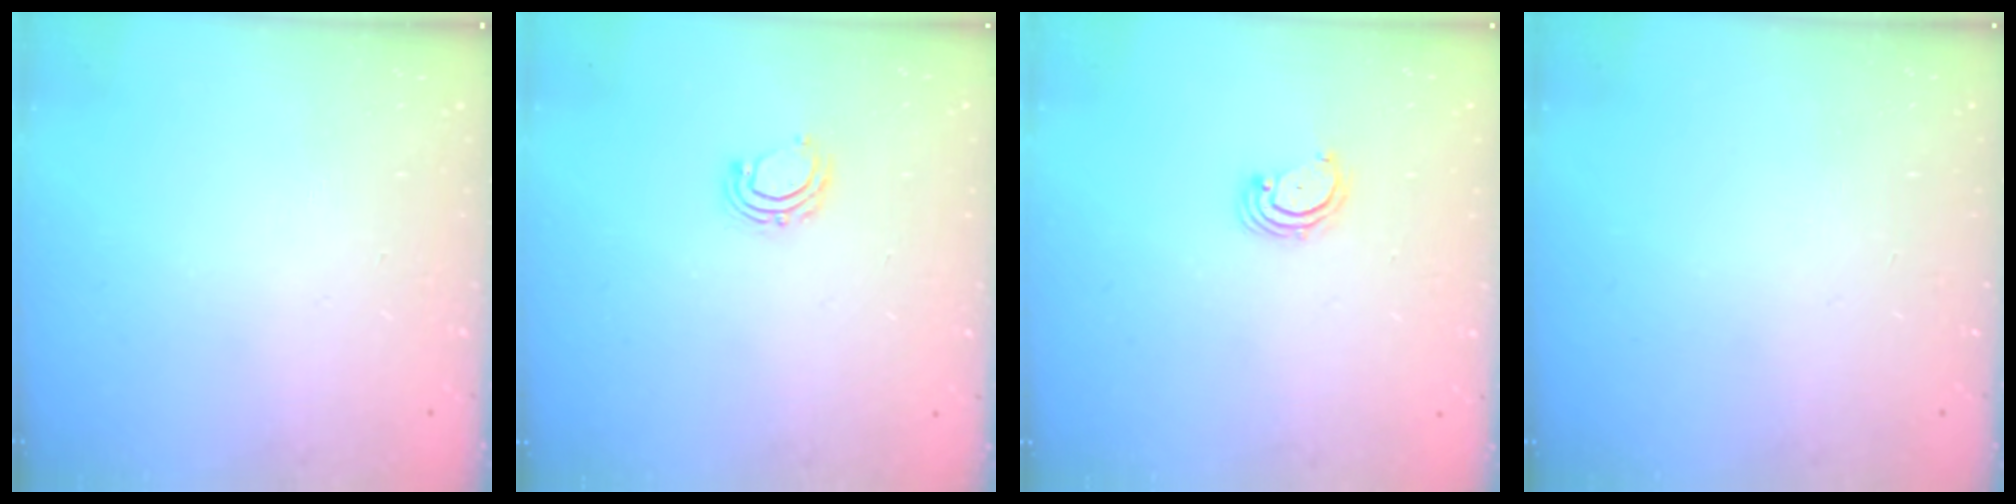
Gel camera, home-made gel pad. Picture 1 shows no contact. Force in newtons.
{"total": 6.3, "press": 6.2, "slide": 1.3}
{"total": 2.6, "press": 2.6, "slide": 0.3}
{"total": 0.0}